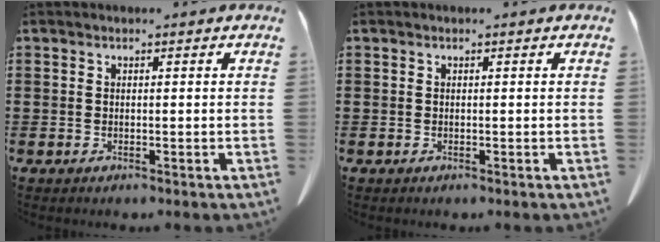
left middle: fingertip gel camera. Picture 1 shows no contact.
{"total": 0.0}